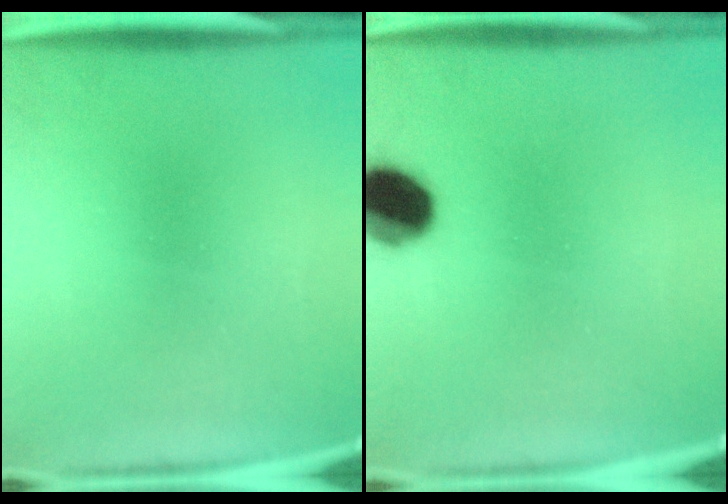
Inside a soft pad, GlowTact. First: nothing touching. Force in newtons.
{"total": 11.3}